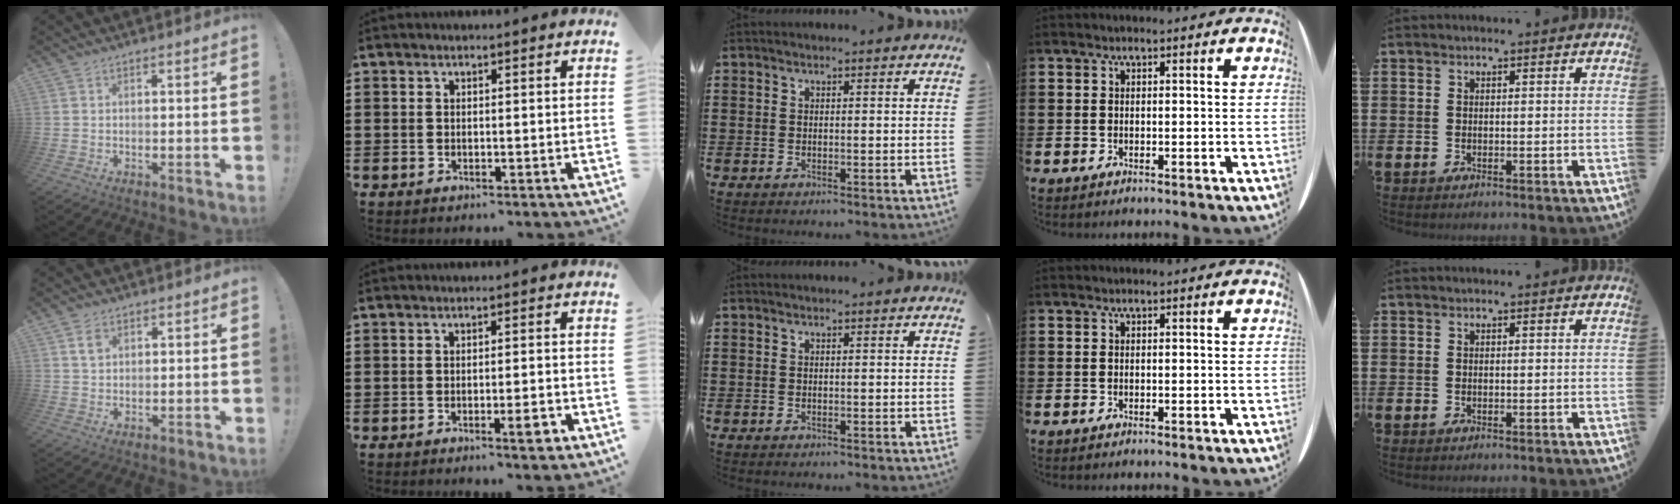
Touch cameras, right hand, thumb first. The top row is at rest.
{"thumb": {"total": 3.6, "force": [2.0, 2.3, 2.0], "torque": [-0.018, -0.005, 0.033]}, "index": {"total": 3.0, "force": [-1.6, 0.5, 2.5], "torque": [-0.039, -0.002, -0.027]}}